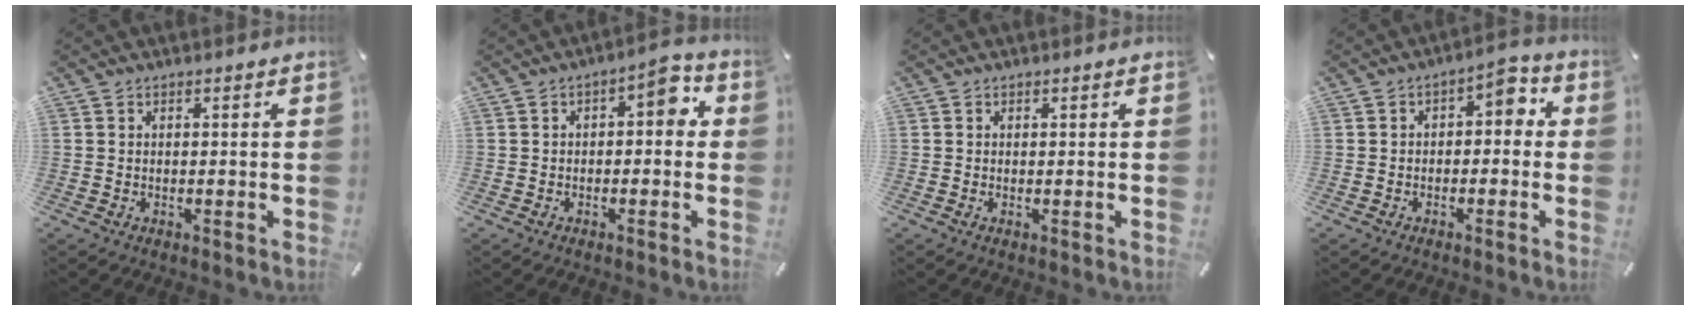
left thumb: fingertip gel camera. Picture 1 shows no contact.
{"total": 5.8, "force": [0.4, 3.1, 4.9], "torque": [-0.064, 0.004, -0.004]}
{"total": 0.0}
{"total": 4.3, "force": [-0.5, 2.8, 3.2], "torque": [-0.049, 0.010, -0.020]}